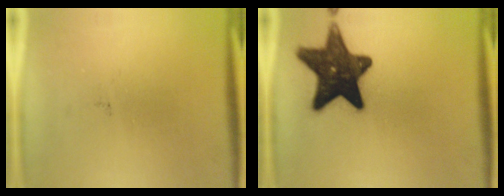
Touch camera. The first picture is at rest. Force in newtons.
{"total": 15.5}